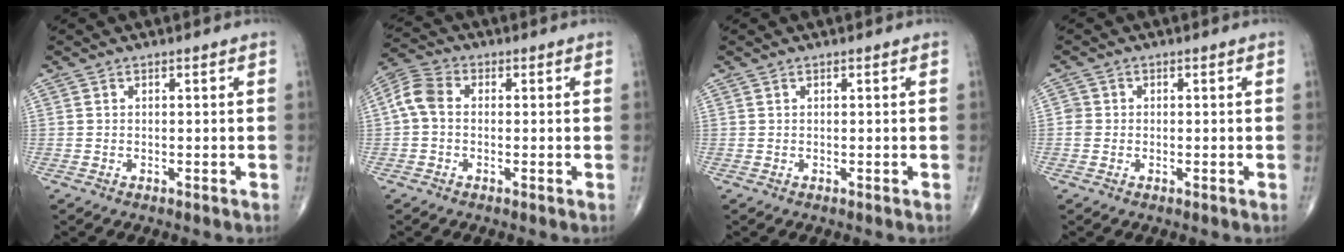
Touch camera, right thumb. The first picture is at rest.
{"total": 5.8, "force": [-0.2, 4.1, 4.1], "torque": [-0.082, 0.017, -0.016]}
{"total": 0.0}
{"total": 1.7, "force": [-0.2, 1.6, 0.4], "torque": [0.002, 0.006, -0.006]}